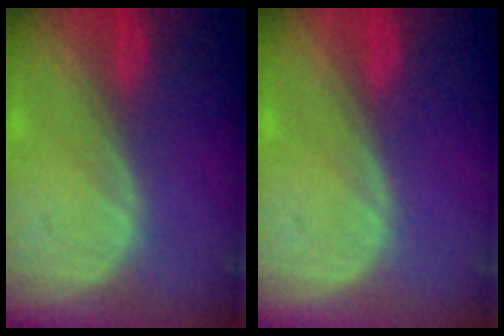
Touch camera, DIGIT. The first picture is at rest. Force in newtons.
{"total": 0.0}